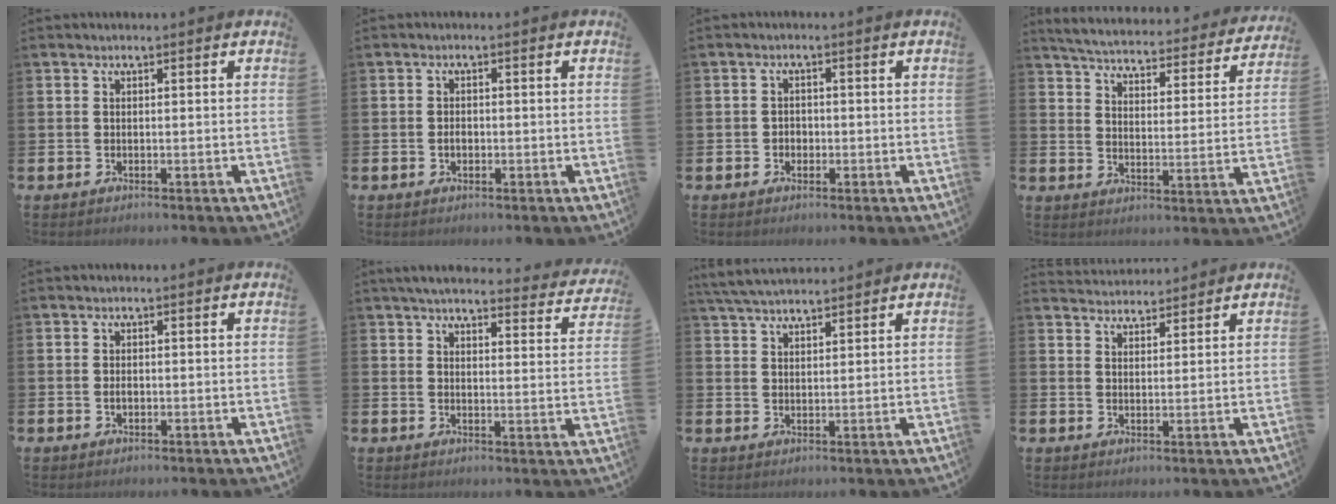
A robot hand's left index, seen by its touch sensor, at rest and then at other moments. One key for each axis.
{"total": 1.3, "fx": -0.3, "fy": 1.0, "fz": 0.9, "tx": -0.013, "ty": 0.003, "tz": -0.008}
{"total": 1.5, "fx": -0.3, "fy": 1.3, "fz": 0.5, "tx": -0.001, "ty": 0.002, "tz": -0.012}
{"total": 4.8, "fx": 4.7, "fy": 0.5, "fz": 1.1, "tx": -0.050, "ty": -0.038, "tz": 0.076}
{"total": 1.0, "fx": -0.1, "fy": 0.6, "fz": 0.7, "tx": -0.011, "ty": 0.003, "tz": -0.005}
{"total": 4.7, "fx": 4.4, "fy": 0.9, "fz": 1.4, "tx": -0.043, "ty": -0.024, "tz": 0.075}
{"total": 4.3, "fx": 4.1, "fy": 0.7, "fz": 1.0, "tx": -0.027, "ty": -0.015, "tz": 0.075}
{"total": 3.4, "fx": 3.3, "fy": 0.7, "fz": -0.2, "tx": -0.001, "ty": -0.017, "tz": 0.061}